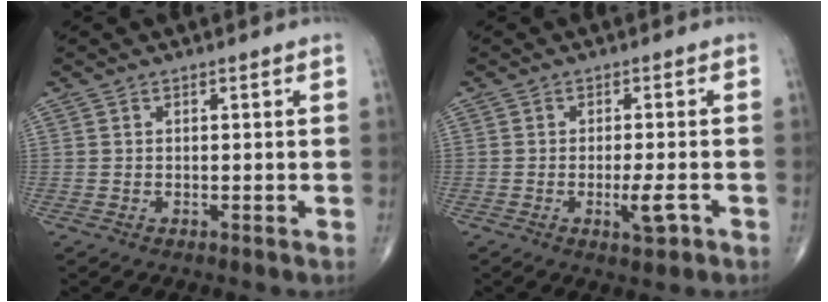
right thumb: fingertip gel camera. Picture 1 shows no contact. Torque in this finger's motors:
{"motor_torque": [4.28, 0.73, 1.16, -1.61, 0.52]}